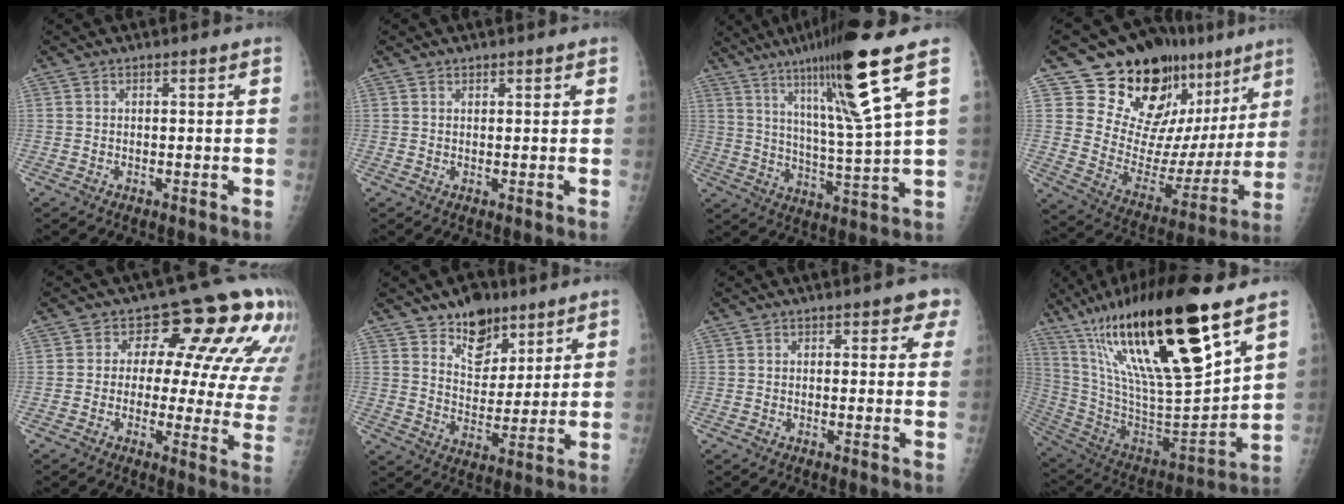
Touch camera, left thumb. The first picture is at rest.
{"total": 0.8, "force": [0.5, 0.6, -0.1], "torque": [0.016, -0.001, 0.003]}
{"total": 16.5, "force": [8.8, -0.3, 13.9], "torque": [-0.225, -0.046, 0.149]}
{"total": 24.7, "force": [15.0, 13.9, 13.9], "torque": [-0.146, -0.063, 0.236]}
{"total": 17.3, "force": [7.2, 9.2, 12.7], "torque": [-0.101, -0.016, 0.065]}
{"total": 10.8, "force": [7.5, 6.6, 4.0], "torque": [-0.024, -0.046, 0.127]}
{"total": 3.2, "force": [1.8, 2.3, 1.3], "torque": [0.030, -0.003, 0.013]}
{"total": 31.2, "force": [18.1, 6.7, 24.5], "torque": [-0.431, -0.063, 0.326]}